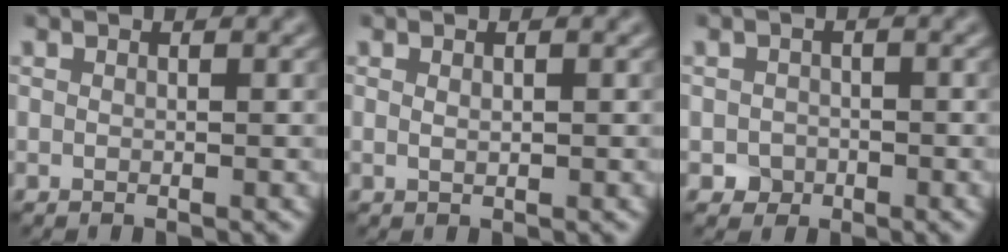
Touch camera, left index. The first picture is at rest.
{"total": 0.6, "force": [0.3, 0.0, 0.5], "torque": [-0.011, 0.000, 0.006]}
{"total": 1.3, "force": [-0.6, 1.1, 0.2], "torque": [0.006, 0.000, -0.011]}